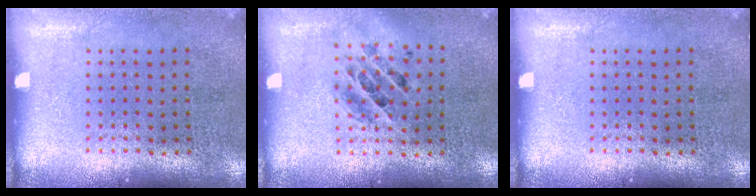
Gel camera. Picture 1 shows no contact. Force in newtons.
{"total": 1.3, "press": 1.1, "slide": 0.5}
{"total": 0.0}